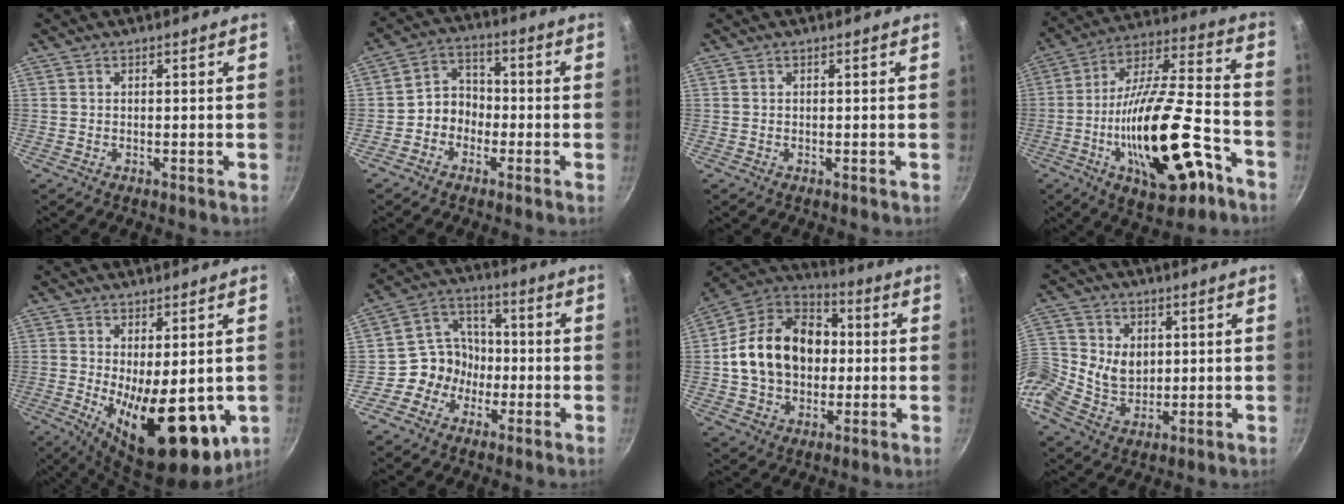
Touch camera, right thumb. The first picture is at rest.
{"total": 6.3, "force": [-2.1, 5.2, 2.7], "torque": [-0.007, 0.035, -0.047]}
{"total": 0.0}
{"total": 24.9, "force": [-9.5, 9.4, 21.0], "torque": [-0.331, 0.048, -0.150]}
{"total": 16.1, "force": [-2.2, 7.2, 14.2], "torque": [-0.182, -0.027, -0.015]}
{"total": 8.9, "force": [-2.6, 7.9, 3.1], "torque": [-0.006, 0.045, -0.060]}
{"total": 19.6, "force": [0.5, 15.0, 12.7], "torque": [-0.190, 0.036, -0.001]}
{"total": 14.6, "force": [0.5, 12.4, 7.8], "torque": [-0.177, 0.023, 0.007]}